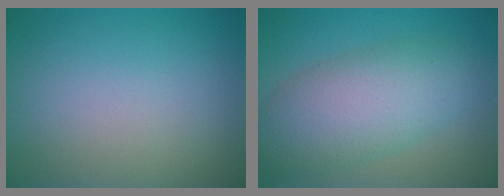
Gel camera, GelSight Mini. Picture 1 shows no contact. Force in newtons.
{"total": 7.4, "press": 7.4, "slide": 0.3}